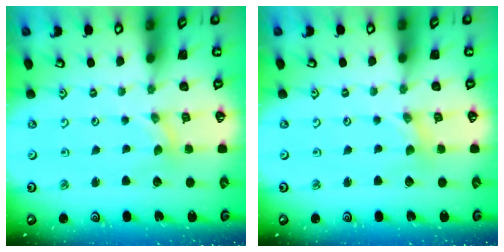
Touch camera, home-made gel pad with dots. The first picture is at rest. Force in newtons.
{"total": 0.0}